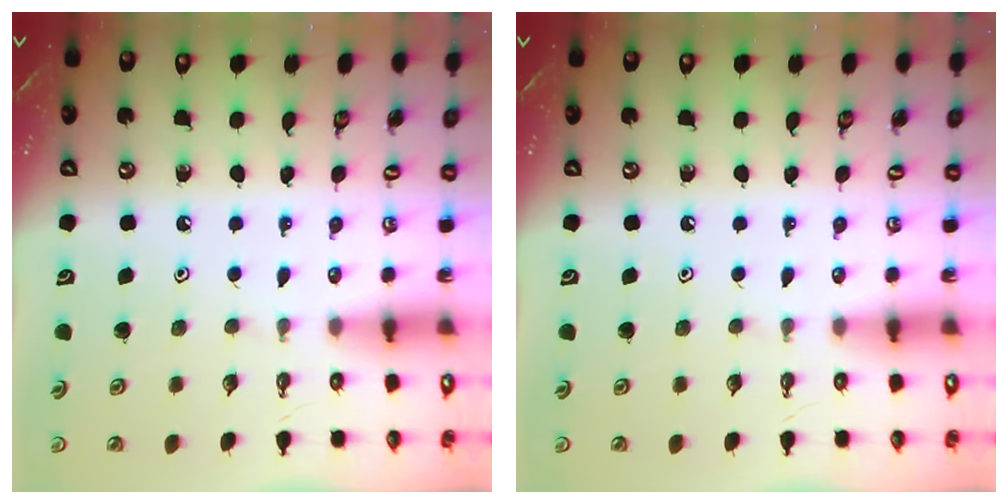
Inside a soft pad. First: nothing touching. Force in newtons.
{"total": 0.0}